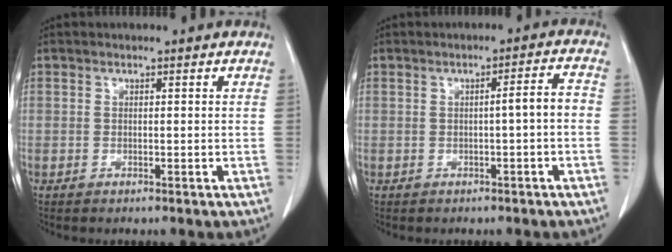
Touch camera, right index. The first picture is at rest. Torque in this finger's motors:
{"motor_torque": [0.60, -0.23, 0.26, 0.05]}